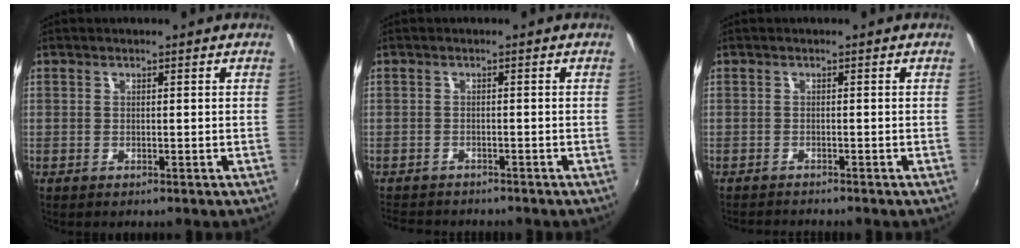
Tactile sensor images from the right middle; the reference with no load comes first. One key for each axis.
{"total": 5.2, "fx": -4.7, "fy": 2.0, "fz": 1.1, "tx": -0.039, "ty": -0.009, "tz": -0.080}
{"total": 2.6, "fx": -2.5, "fy": -0.1, "fz": 0.4, "tx": -0.020, "ty": -0.014, "tz": -0.047}